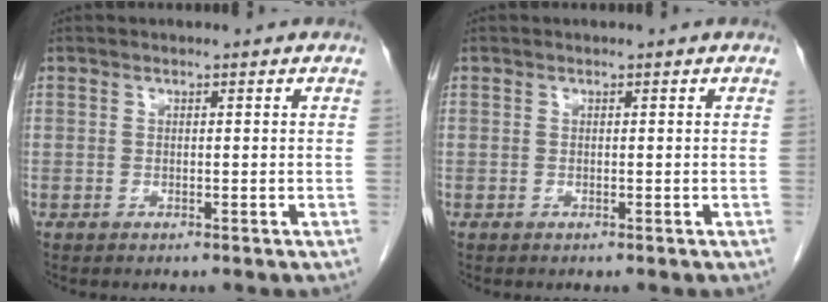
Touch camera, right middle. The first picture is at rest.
{"total": 0.0}